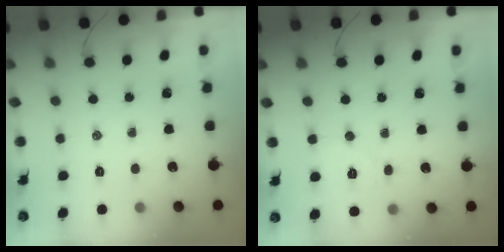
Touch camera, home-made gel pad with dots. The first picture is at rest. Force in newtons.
{"total": 5.5, "press": 5.5, "slide": 0.8}